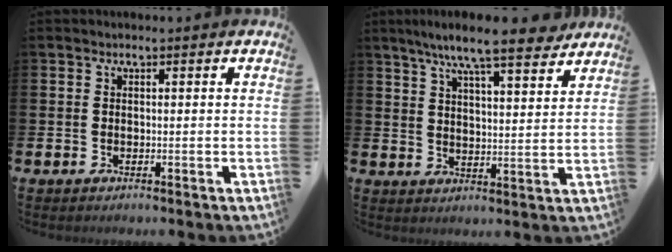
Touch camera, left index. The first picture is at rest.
{"total": 9.5, "force": [8.3, 1.0, 4.4], "torque": [-0.088, -0.042, 0.145]}